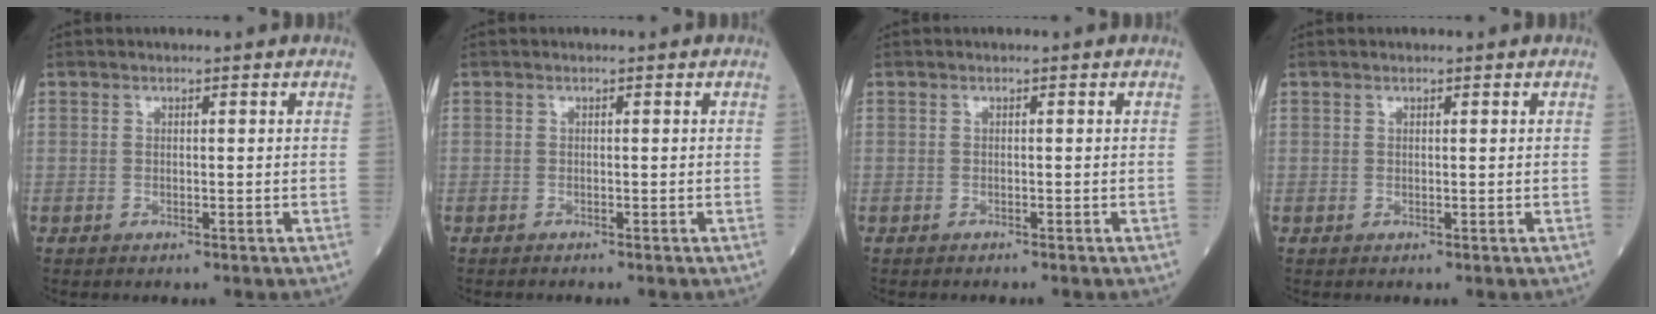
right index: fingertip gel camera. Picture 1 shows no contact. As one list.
[{"total": 0.7, "force": [-0.6, 0.0, 0.3], "torque": [-0.003, -0.001, -0.011]}, {"total": 0.6, "force": [-0.5, 0.0, 0.3], "torque": [-0.005, -0.001, -0.009]}, {"total": 0.0}]